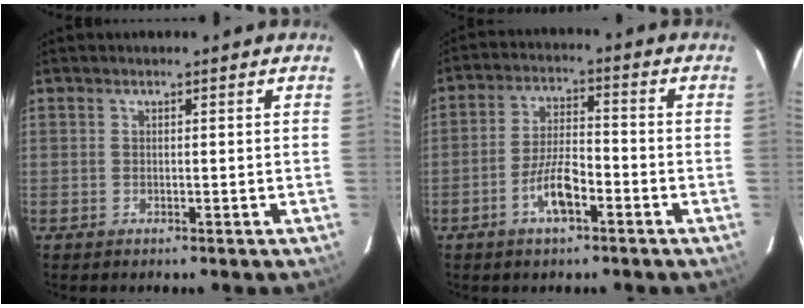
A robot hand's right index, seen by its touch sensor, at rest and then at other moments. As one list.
[{"total": 7.5, "force": [-3.4, 2.4, 6.2], "torque": [-0.125, 0.009, -0.062]}]